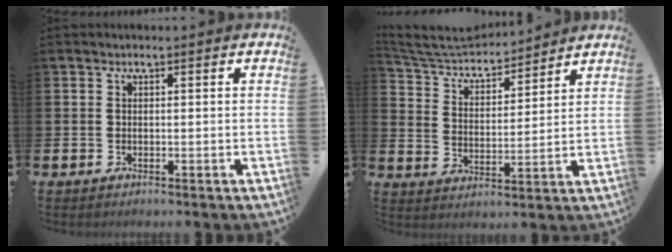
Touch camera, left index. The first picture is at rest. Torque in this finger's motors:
{"motor_torque": [0.80, -0.93, 0.19, 0.05]}